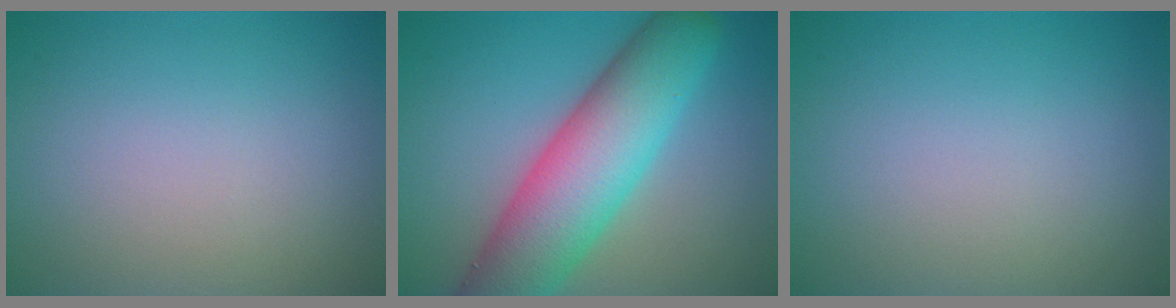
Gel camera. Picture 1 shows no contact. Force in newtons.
{"total": 10.5, "press": 10.4, "slide": 0.5}
{"total": 0.0}